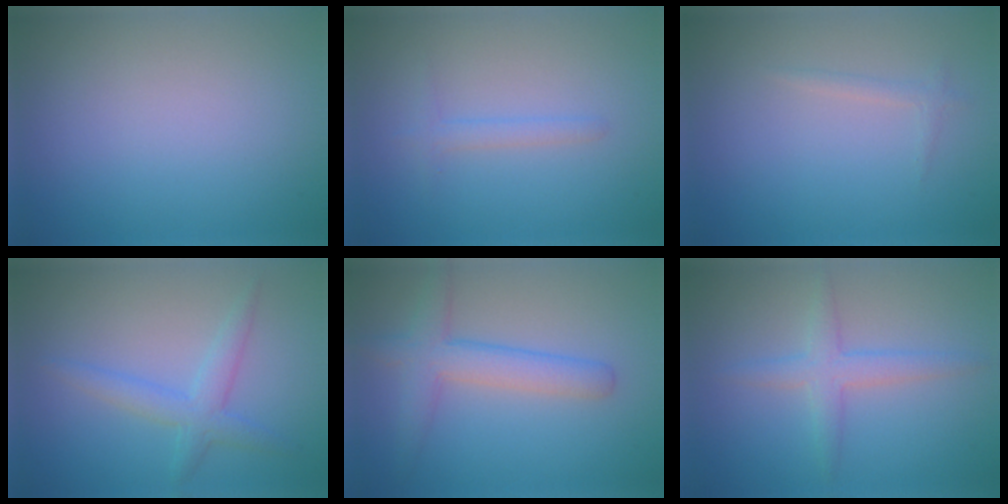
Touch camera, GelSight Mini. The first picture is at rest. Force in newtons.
{"total": 1.2, "press": 1.2, "slide": 0.1}
{"total": 0.8, "press": 0.8, "slide": 0.1}
{"total": 2.8, "press": 2.8, "slide": 0.1}
{"total": 3.9, "press": 3.9, "slide": 0.2}
{"total": 2.6, "press": 2.6, "slide": 0.1}